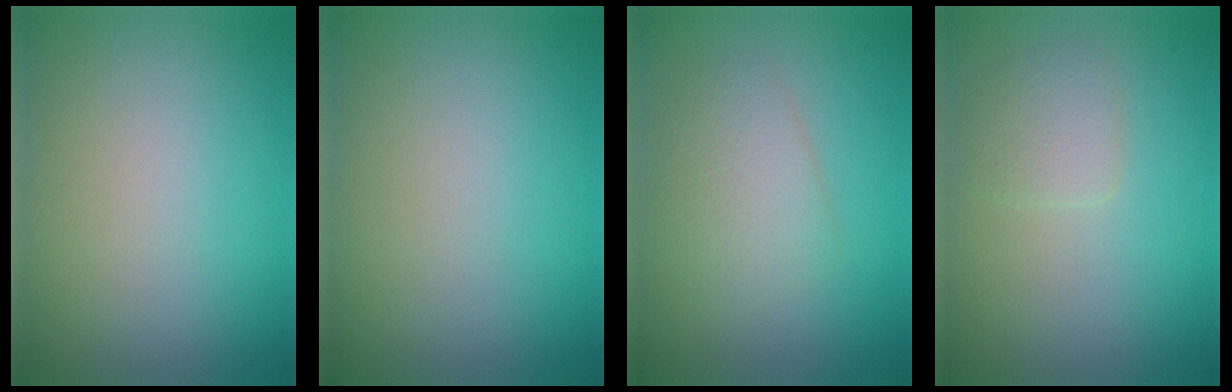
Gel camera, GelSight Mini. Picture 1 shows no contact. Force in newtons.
{"total": 0.0}
{"total": 3.0, "press": 3.0, "slide": 0.1}
{"total": 1.8, "press": 1.8, "slide": 0.1}